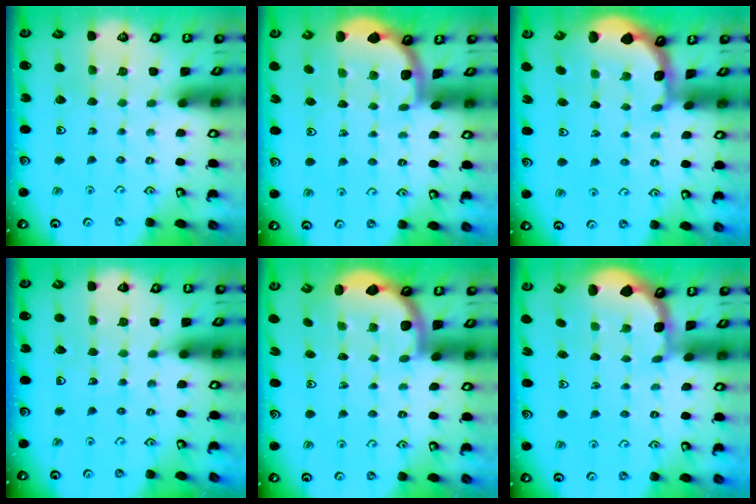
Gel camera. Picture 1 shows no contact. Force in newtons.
{"total": 1.8, "press": 1.8, "slide": 0.0}
{"total": 1.8, "press": 1.8, "slide": 0.3}
{"total": 2.9, "press": 2.9, "slide": 0.3}
{"total": 2.6, "press": 2.5, "slide": 0.6}
{"total": 1.8, "press": 1.6, "slide": 0.8}